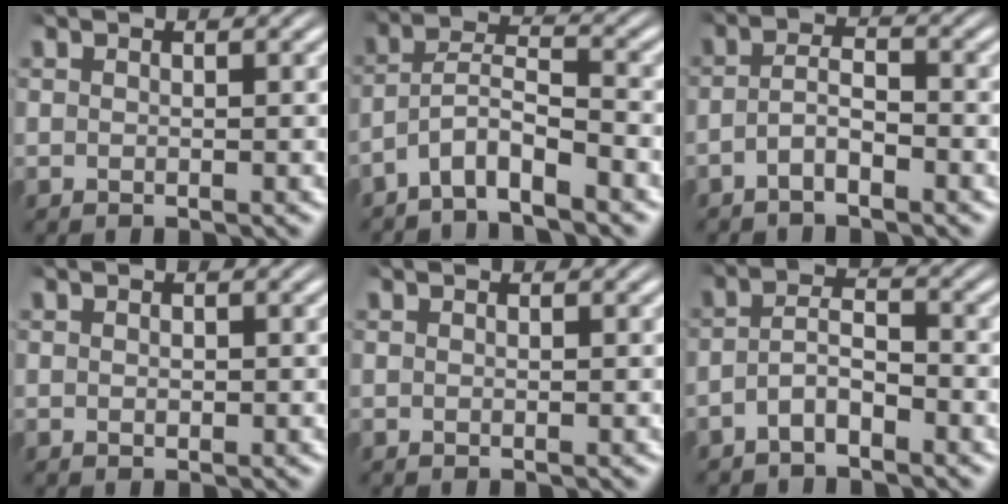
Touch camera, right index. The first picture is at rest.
{"total": 6.0, "force": [-3.6, 3.9, 2.9], "torque": [-0.069, -0.023, -0.063]}
{"total": 3.1, "force": [-2.1, 1.3, 1.8], "torque": [-0.038, -0.011, -0.038]}
{"total": 0.7, "force": [-0.1, 0.5, 0.5], "torque": [-0.012, -0.006, 0.001]}
{"total": 0.0}
{"total": 3.5, "force": [-2.3, 1.8, 1.9], "torque": [-0.036, -0.010, -0.041]}